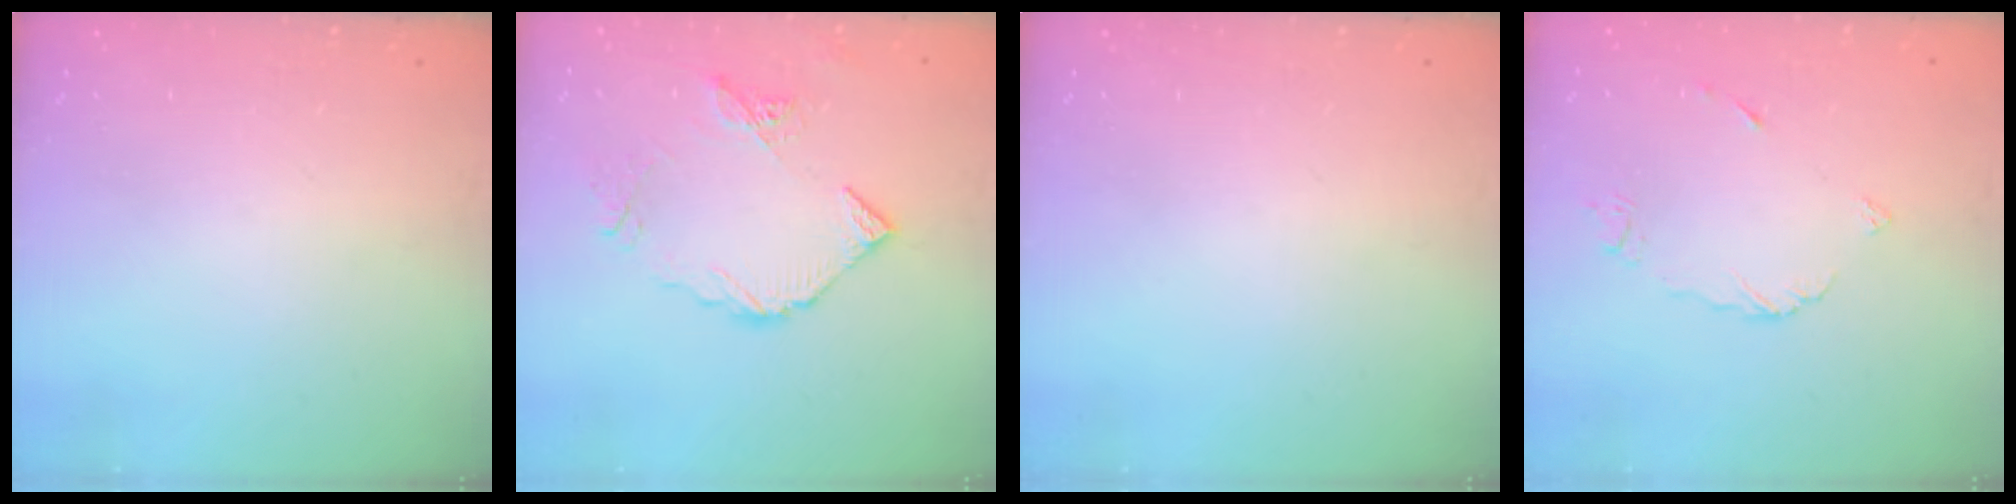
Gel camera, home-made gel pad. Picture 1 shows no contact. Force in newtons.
{"total": 10.0, "press": 9.9, "slide": 0.9}
{"total": 0.0}
{"total": 4.6, "press": 4.6, "slide": 0.0}